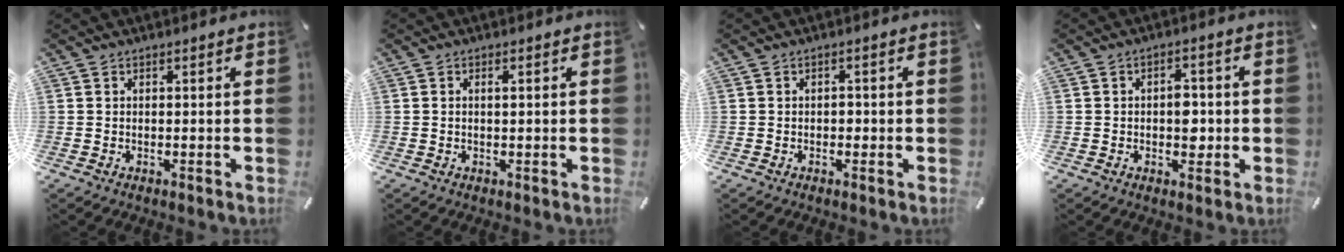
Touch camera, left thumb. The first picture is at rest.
{"total": 1.2, "force": [0.1, 0.3, 1.1], "torque": [-0.021, 0.002, 0.001]}
{"total": 1.2, "force": [-0.3, 0.9, 0.7], "torque": [-0.014, 0.004, -0.008]}
{"total": 4.9, "force": [-0.4, 3.2, 3.7], "torque": [-0.037, -0.005, -0.014]}